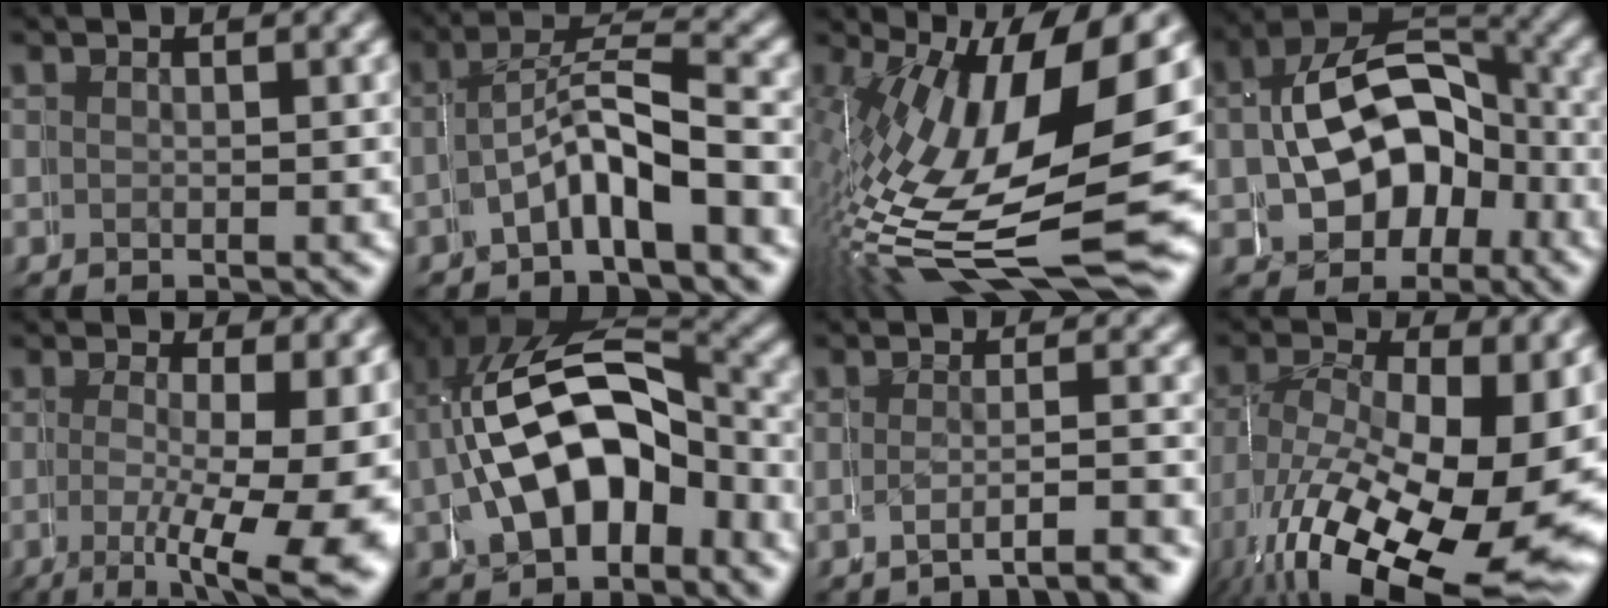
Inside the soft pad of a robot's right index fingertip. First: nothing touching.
{"total": 2.9, "force": [-1.6, 2.1, 1.3], "torque": [-0.040, -0.010, -0.025]}
{"total": 12.7, "force": [-1.7, 6.0, 11.1], "torque": [-0.179, -0.023, -0.007]}
{"total": 8.9, "force": [-0.5, 7.7, 4.4], "torque": [-0.095, -0.032, 0.003]}
{"total": 6.5, "force": [-1.3, 1.6, 6.2], "torque": [-0.083, -0.019, -0.009]}
{"total": 10.7, "force": [-0.8, 8.1, 6.9], "torque": [-0.153, -0.023, -0.003]}
{"total": 3.2, "force": [-3.0, -0.6, 1.0], "torque": [-0.012, -0.007, -0.048]}
{"total": 13.9, "force": [-3.7, 7.7, 11.0], "torque": [-0.199, -0.065, -0.019]}